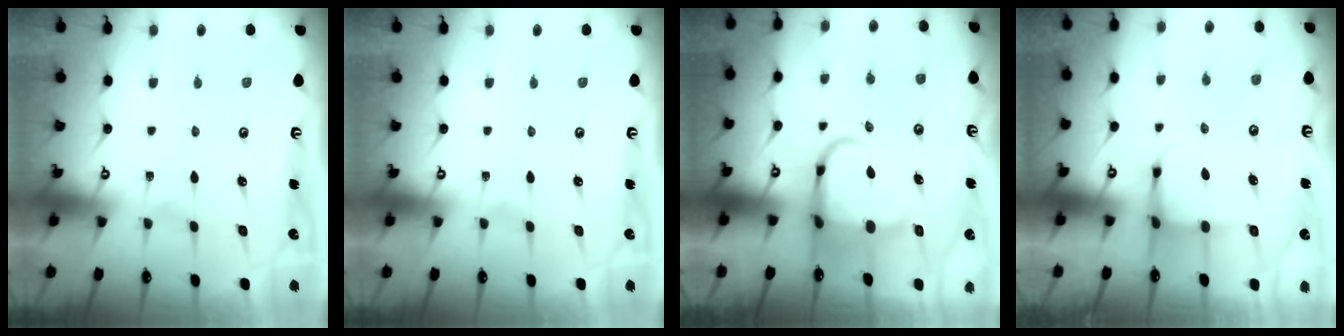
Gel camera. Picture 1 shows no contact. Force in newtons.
{"total": 0.0}
{"total": 8.1, "press": 7.9, "slide": 1.6}
{"total": 4.2, "press": 4.2, "slide": 0.8}